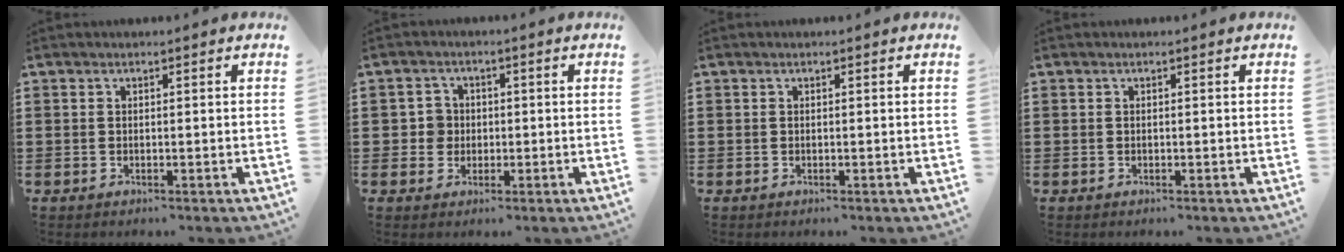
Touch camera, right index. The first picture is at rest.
{"total": 2.9, "force": [-0.2, 2.8, 0.8], "torque": [-0.028, 0.007, -0.007]}
{"total": 0.0}
{"total": 0.0}